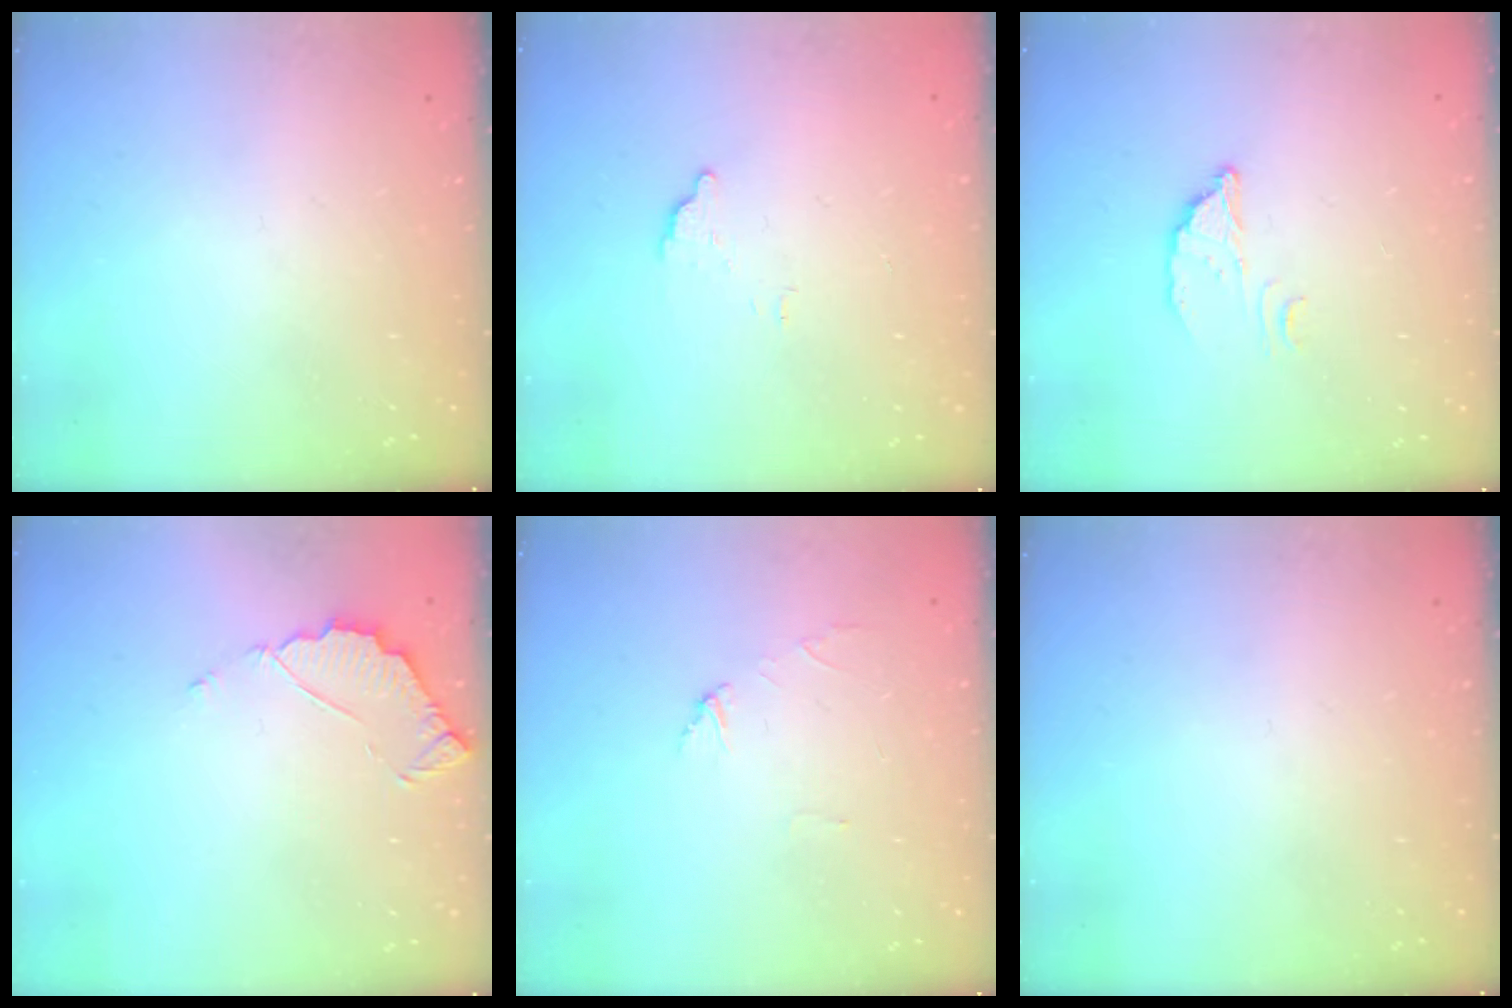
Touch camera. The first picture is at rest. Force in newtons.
{"total": 3.6, "press": 3.6, "slide": 0.1}
{"total": 2.7, "press": 2.7, "slide": 0.2}
{"total": 3.8, "press": 3.7, "slide": 0.3}
{"total": 2.7, "press": 2.7, "slide": 0.2}
{"total": 0.0}